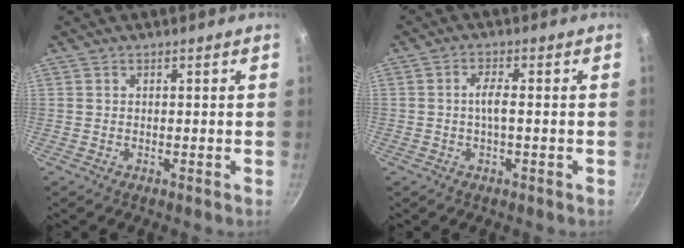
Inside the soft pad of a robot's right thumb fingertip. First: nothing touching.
{"total": 2.9, "force": [-0.3, 0.9, 2.7], "torque": [-0.059, 0.010, -0.010]}